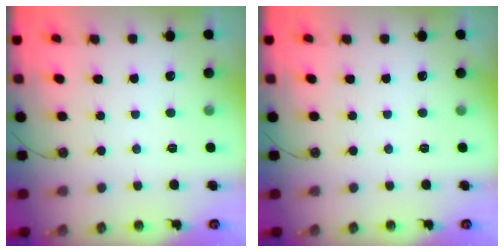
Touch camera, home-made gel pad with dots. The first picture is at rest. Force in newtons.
{"total": 0.0}